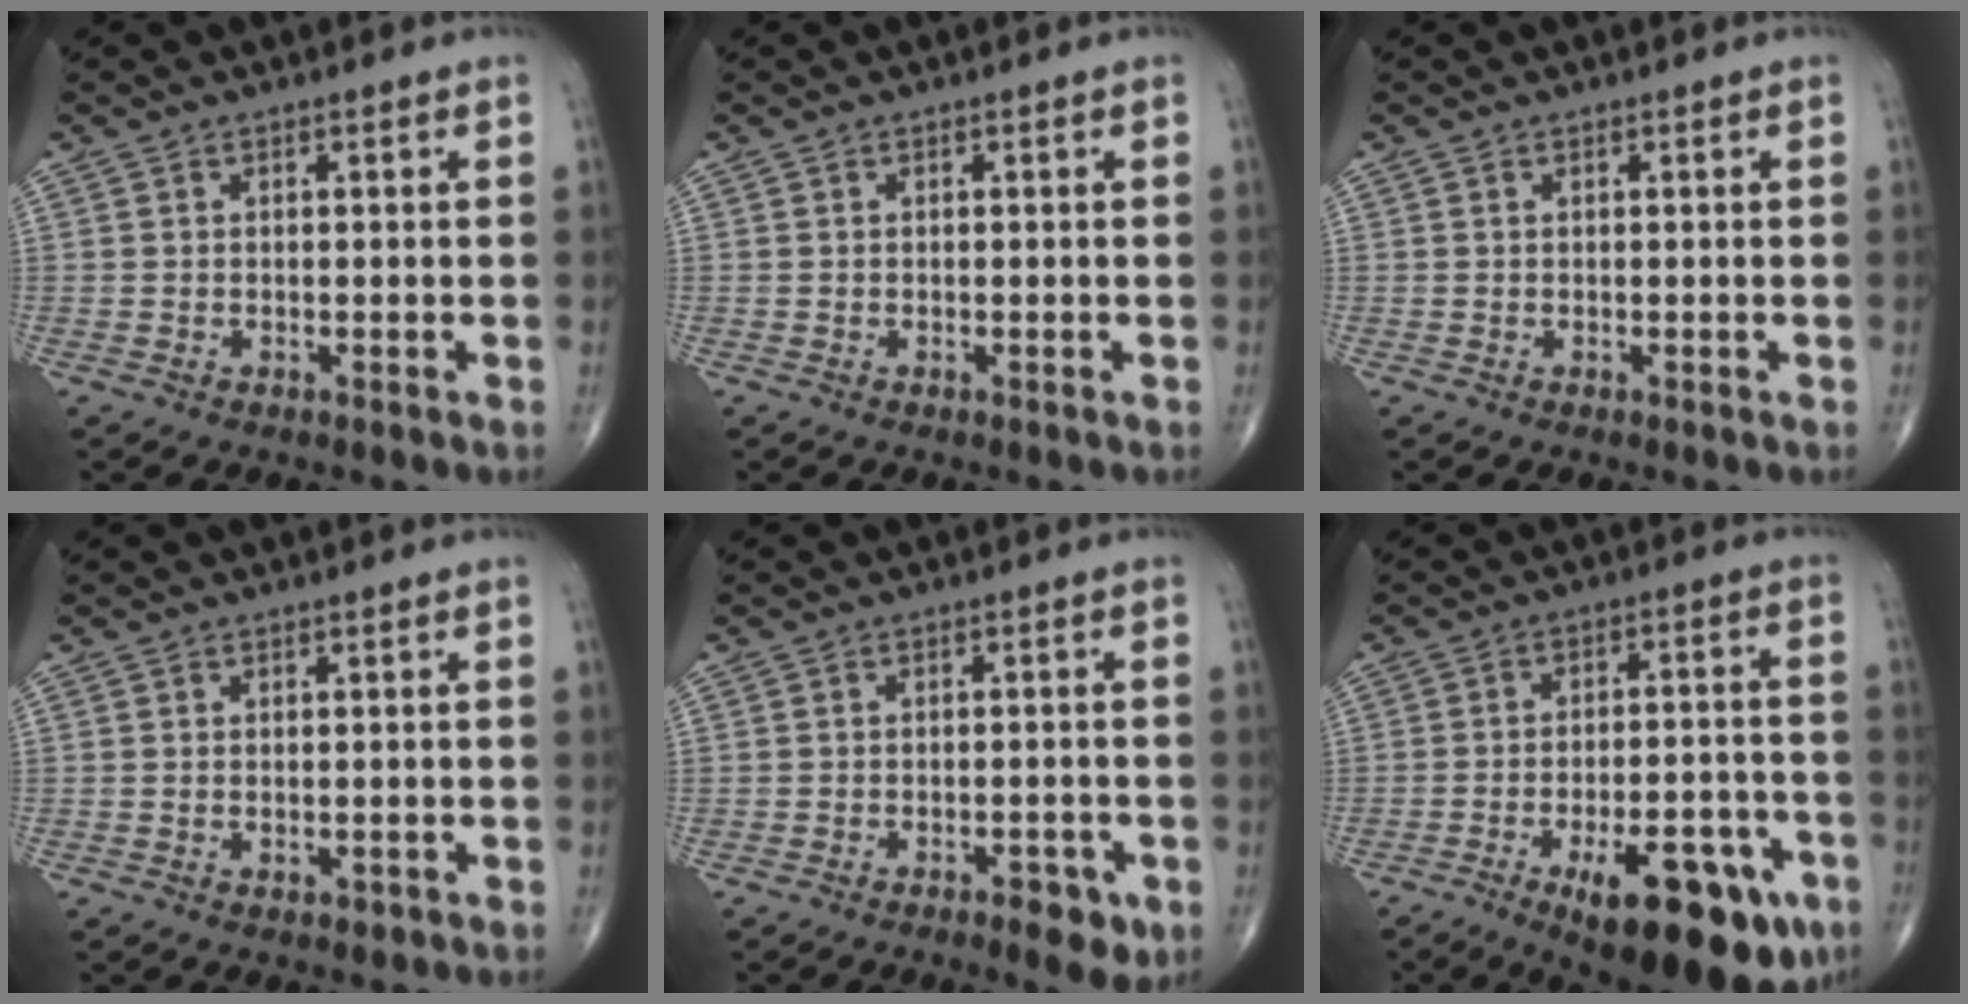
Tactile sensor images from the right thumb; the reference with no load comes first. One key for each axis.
{"total": 0.0}
{"total": 0.0}
{"total": 1.3, "fx": -0.4, "fy": 0.8, "fz": 1.0, "tx": -0.015, "ty": 0.001, "tz": -0.001}
{"total": 4.8, "fx": -2.4, "fy": 2.1, "fz": 3.6, "tx": -0.039, "ty": 0.006, "tz": -0.031}
{"total": 20.5, "fx": -10.3, "fy": 7.9, "fz": 15.8, "tx": -0.167, "ty": 0.048, "tz": -0.138}